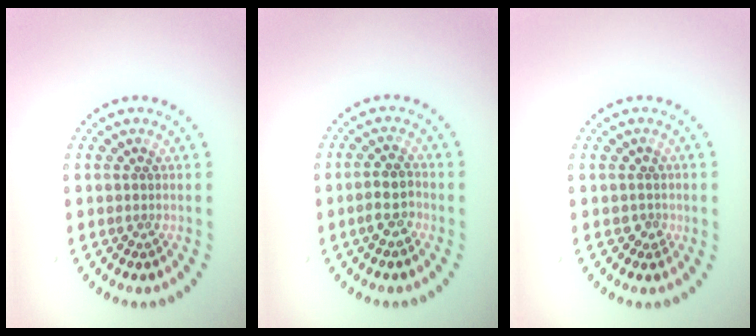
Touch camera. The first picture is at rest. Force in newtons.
{"total": 2.4, "press": 2.3, "slide": 0.8}
{"total": 1.3, "press": 1.1, "slide": 0.7}